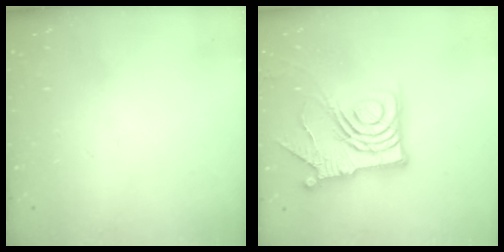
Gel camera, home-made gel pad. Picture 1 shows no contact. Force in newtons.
{"total": 17.5, "press": 17.4, "slide": 1.9}